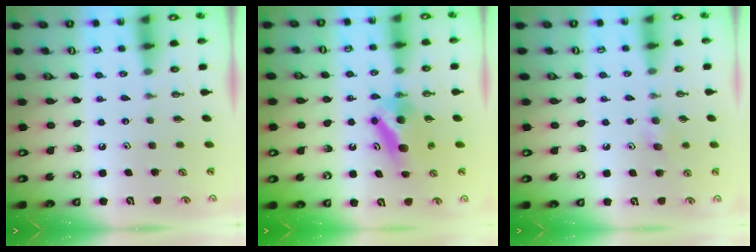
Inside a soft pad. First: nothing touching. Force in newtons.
{"total": 7.4, "press": 7.1, "slide": 1.9}
{"total": 5.1, "press": 5.0, "slide": 0.9}